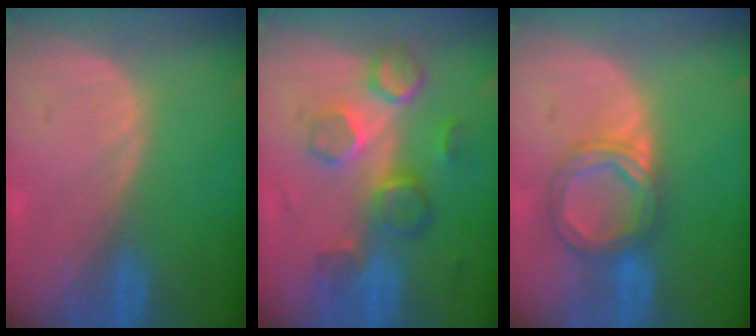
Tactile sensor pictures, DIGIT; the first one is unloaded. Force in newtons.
{"total": 8.7, "press": 7.9, "slide": 3.6}
{"total": 5.8, "press": 5.8, "slide": 0.2}